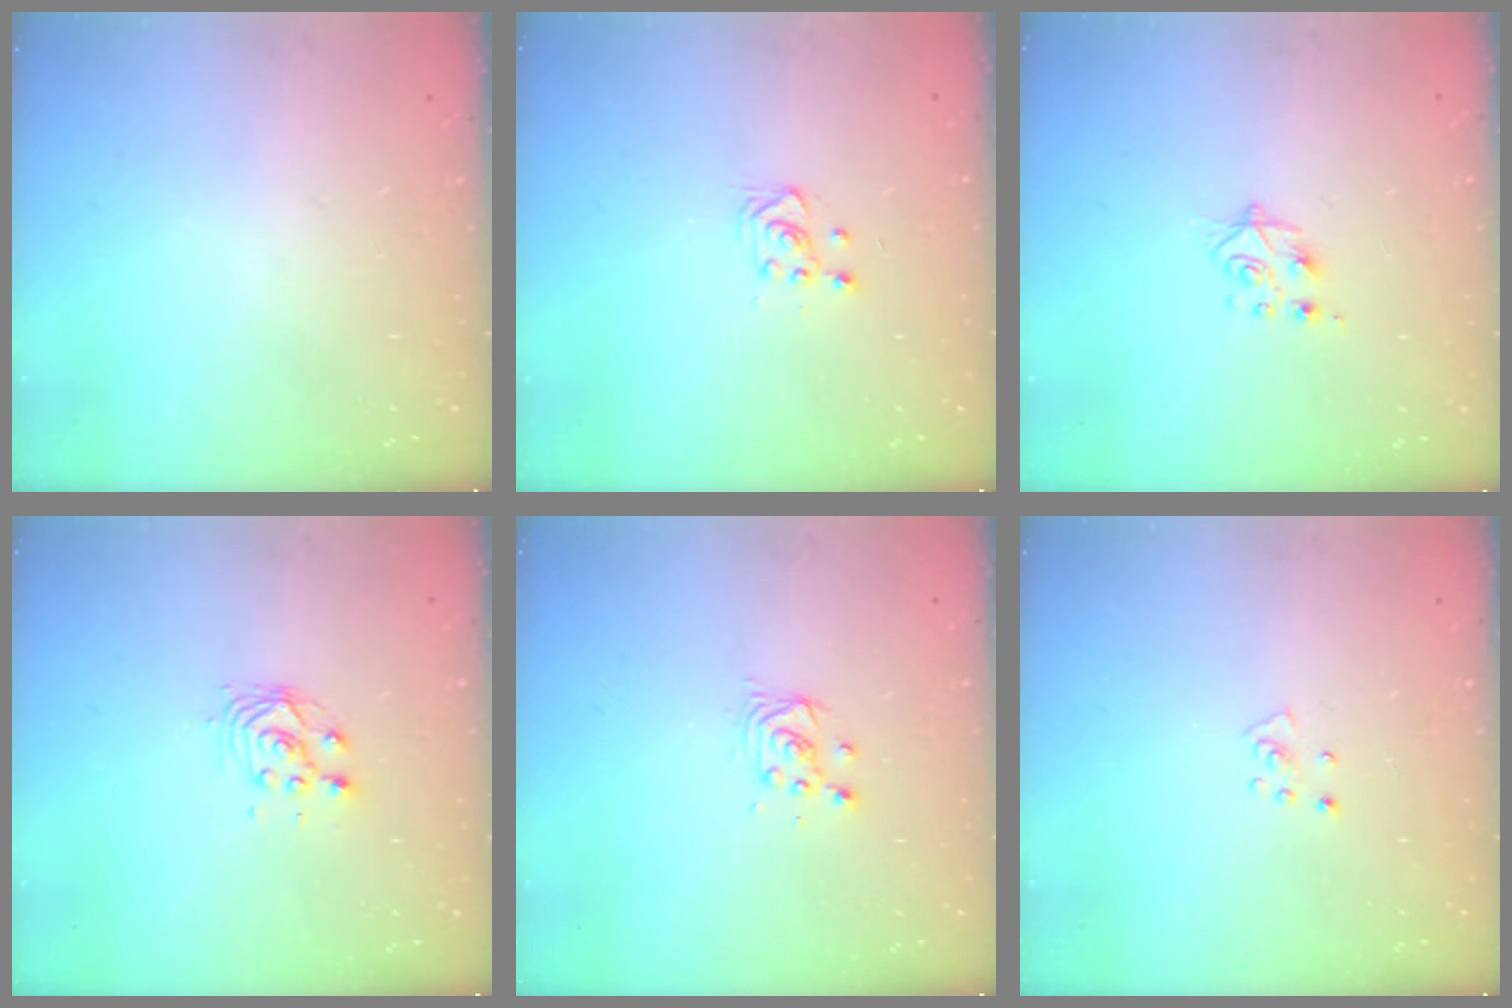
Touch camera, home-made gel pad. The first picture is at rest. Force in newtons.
{"total": 2.8, "press": 2.7, "slide": 0.7}
{"total": 7.6, "press": 7.5, "slide": 0.7}
{"total": 4.4, "press": 4.4, "slide": 0.2}
{"total": 3.4, "press": 3.4, "slide": 0.4}
{"total": 3.5, "press": 3.5, "slide": 0.3}